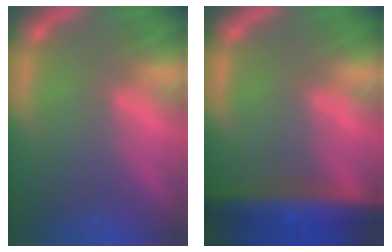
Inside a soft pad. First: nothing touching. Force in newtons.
{"total": 9.0}